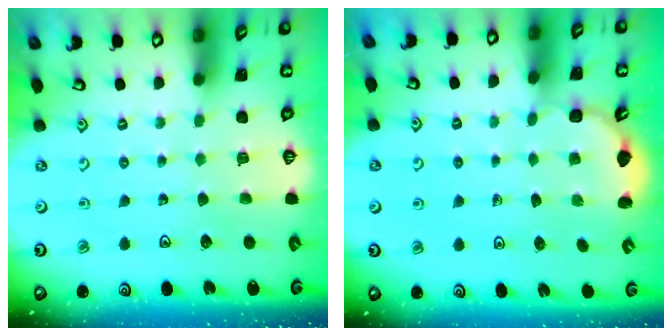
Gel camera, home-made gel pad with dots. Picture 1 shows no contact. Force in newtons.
{"total": 2.5, "press": 2.1, "slide": 1.5}